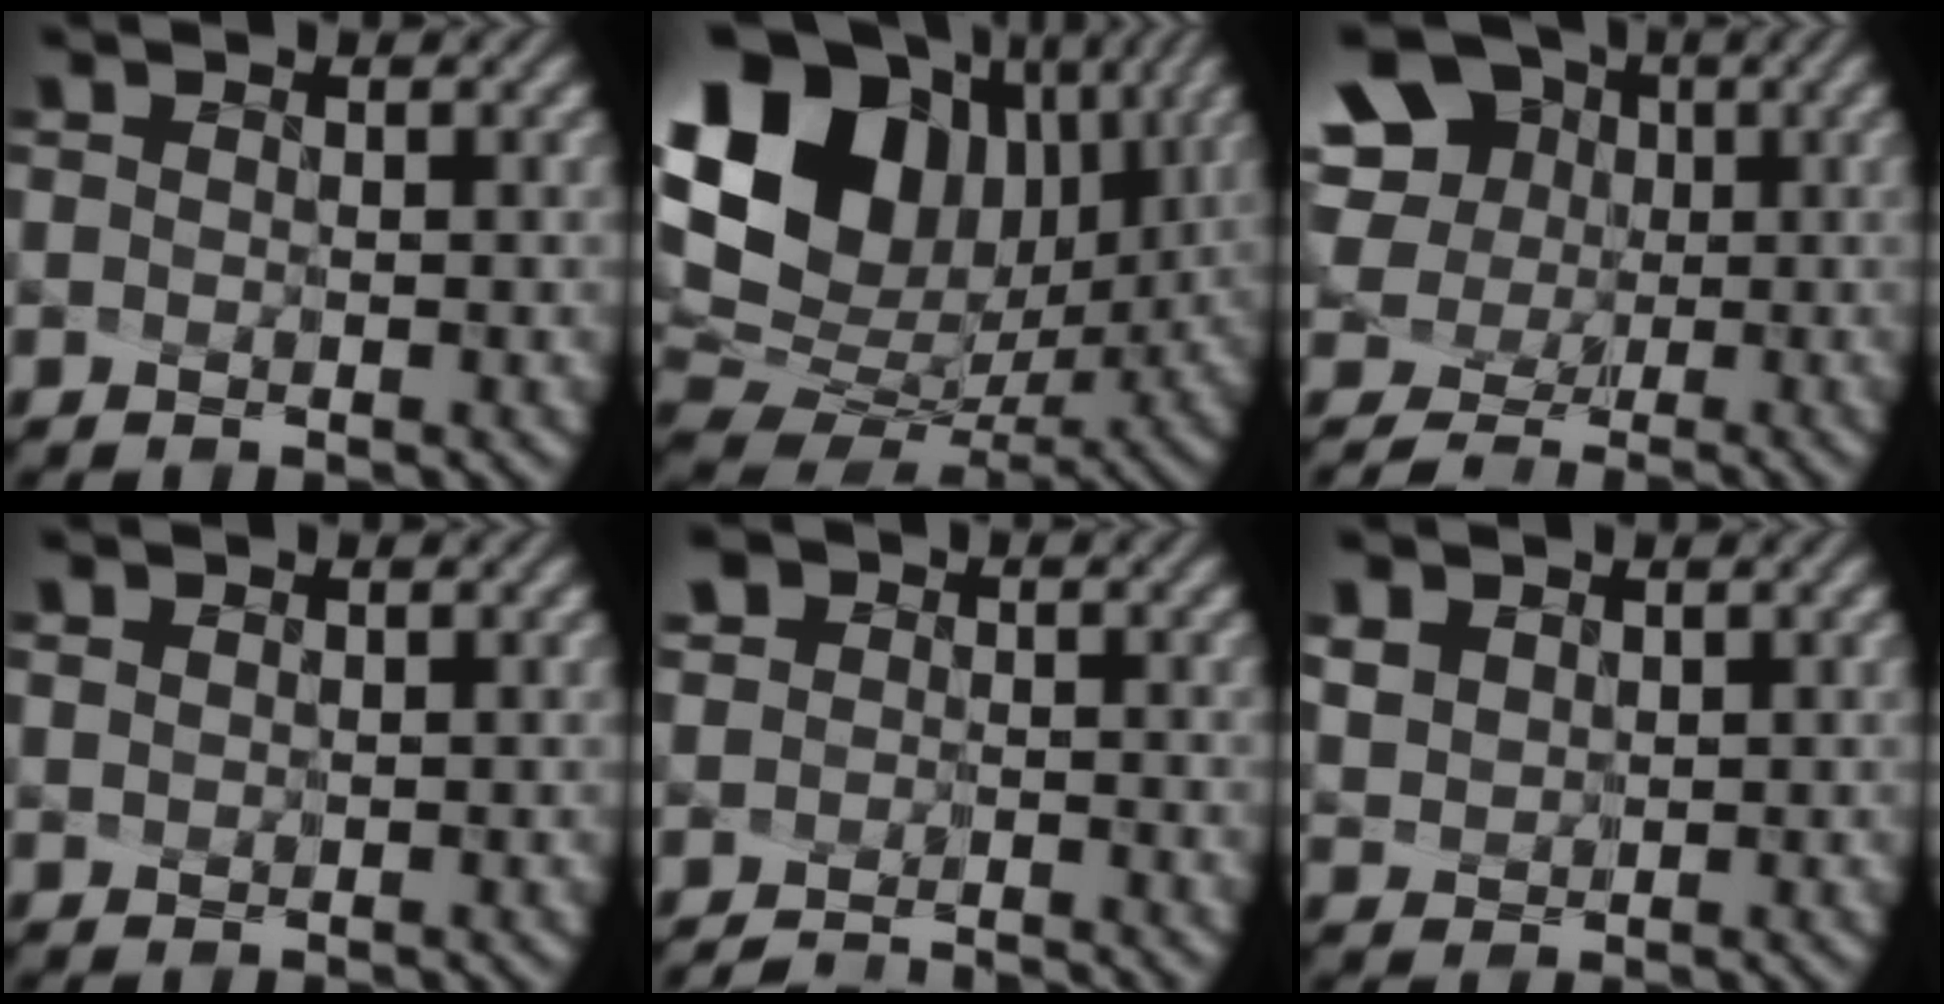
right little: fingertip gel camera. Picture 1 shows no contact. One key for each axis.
{"total": 17.4, "fx": 5.2, "fy": 12.7, "fz": 10.8, "tx": -0.237, "ty": 0.004, "tz": 0.131}
{"total": 9.5, "fx": 1.7, "fy": 8.3, "fz": 4.2, "tx": -0.135, "ty": 0.020, "tz": 0.033}
{"total": 1.3, "fx": 1.1, "fy": 0.7, "fz": 0.5, "tx": -0.028, "ty": -0.011, "tz": 0.029}
{"total": 5.2, "fx": -3.2, "fy": 3.2, "fz": 2.5, "tx": -0.030, "ty": -0.007, "tz": -0.045}
{"total": 2.0, "fx": 1.4, "fy": 1.2, "fz": 0.6, "tx": -0.060, "ty": -0.013, "tz": 0.057}